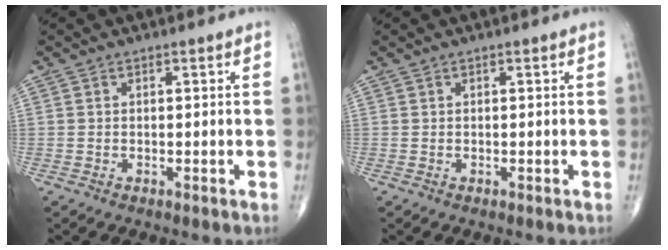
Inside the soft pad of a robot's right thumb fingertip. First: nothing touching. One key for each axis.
{"total": 0.0}